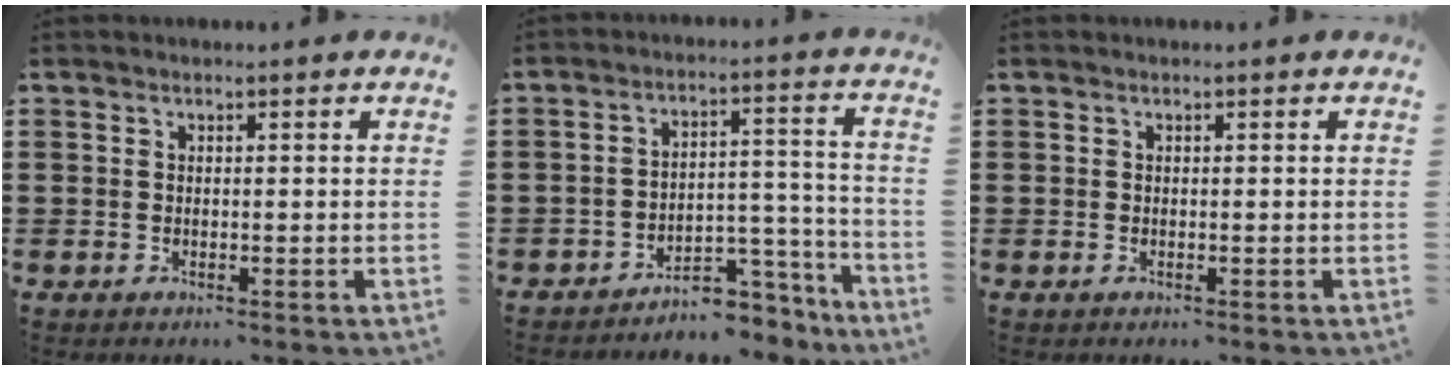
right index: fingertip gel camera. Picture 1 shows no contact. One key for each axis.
{"total": 5.4, "fx": -5.0, "fy": 1.5, "fz": 1.3, "tx": -0.023, "ty": 0.013, "tz": -0.099}
{"total": 0.0}